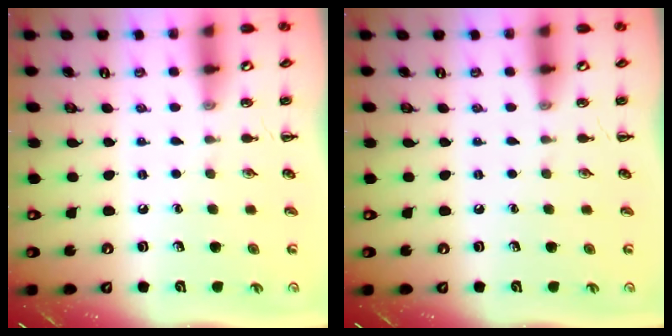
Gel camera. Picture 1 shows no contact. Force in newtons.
{"total": 0.0}